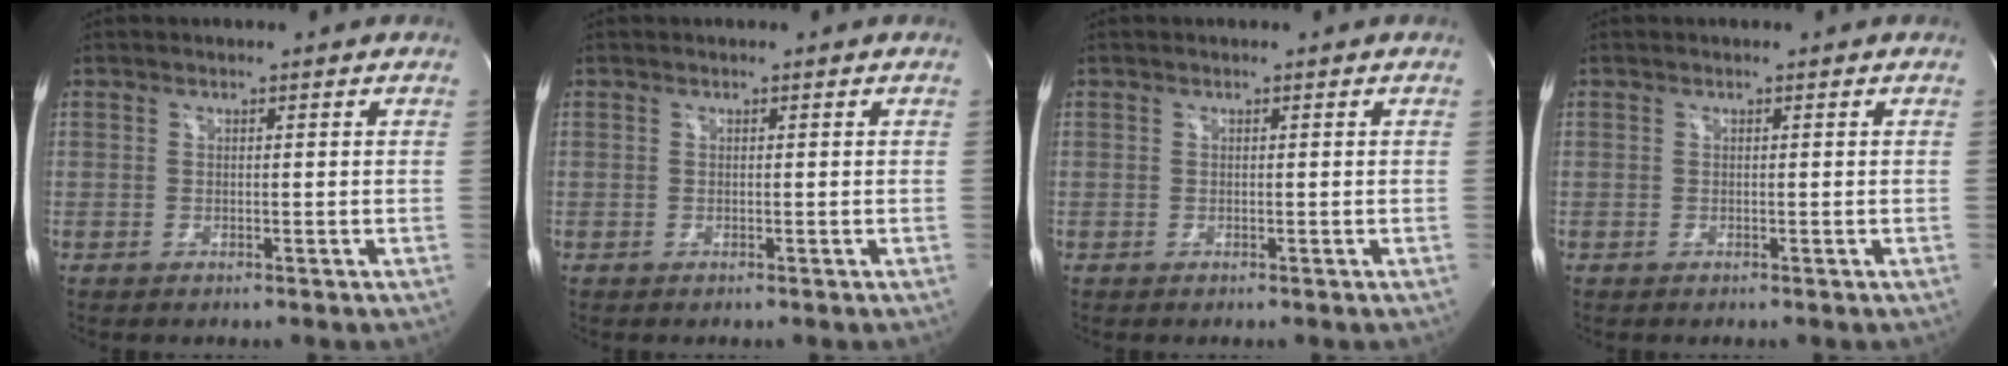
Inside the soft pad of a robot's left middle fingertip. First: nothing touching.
{"total": 0.0}
{"total": 0.0}
{"total": 0.0}